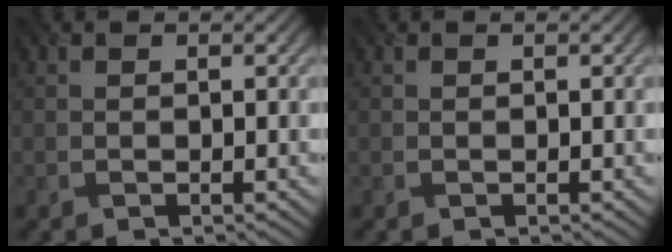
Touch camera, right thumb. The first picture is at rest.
{"total": 0.0}